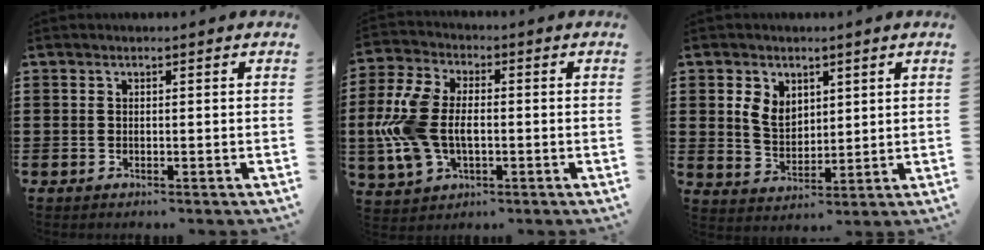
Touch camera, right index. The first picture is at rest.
{"total": 10.0, "force": [-1.0, 6.1, 7.9], "torque": [-0.210, -0.005, -0.028]}
{"total": 5.0, "force": [2.0, 3.9, 2.5], "torque": [-0.055, 0.010, 0.035]}